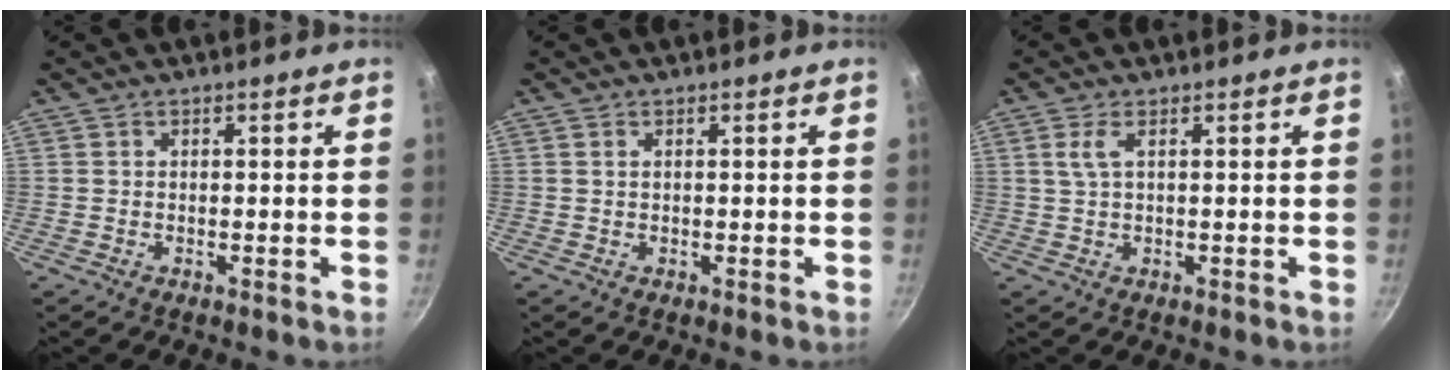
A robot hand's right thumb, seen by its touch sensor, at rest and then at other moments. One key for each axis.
{"total": 0.6, "fx": 0.3, "fy": 0.4, "fz": 0.4, "tx": -0.006, "ty": 0.001, "tz": 0.005}
{"total": 2.8, "fx": 1.0, "fy": 1.0, "fz": 2.4, "tx": -0.055, "ty": 0.003, "tz": 0.022}